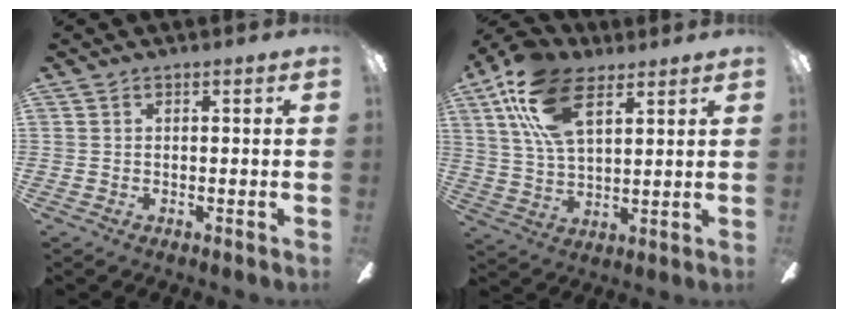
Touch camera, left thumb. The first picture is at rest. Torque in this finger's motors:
{"motor_torque": [0.39, 0.51, 1.75, -1.02, 0.41]}